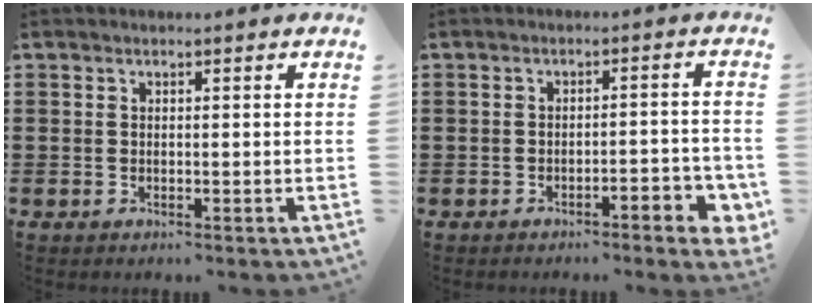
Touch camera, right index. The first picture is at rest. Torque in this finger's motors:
{"motor_torque": [0.06, -0.04, 0.34, 0.06]}